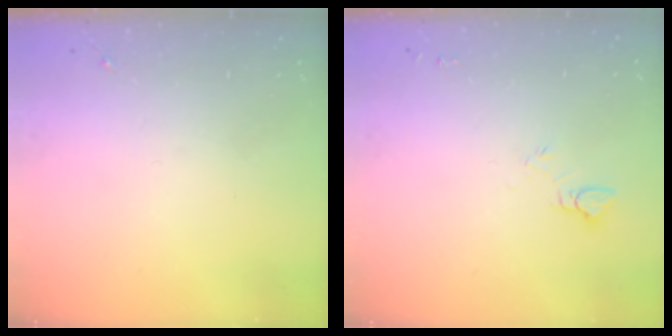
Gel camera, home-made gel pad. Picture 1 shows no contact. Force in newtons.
{"total": 6.0, "press": 6.0, "slide": 0.4}